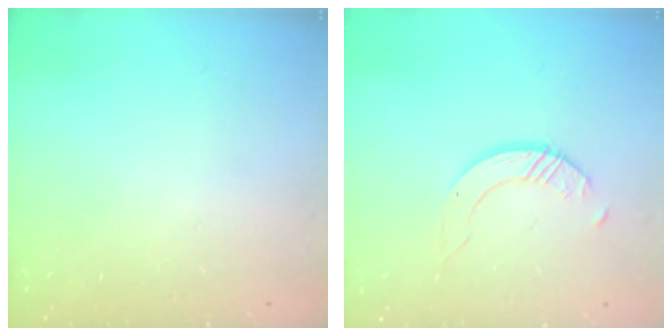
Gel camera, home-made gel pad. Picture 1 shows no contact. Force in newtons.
{"total": 4.0, "press": 4.0, "slide": 0.1}